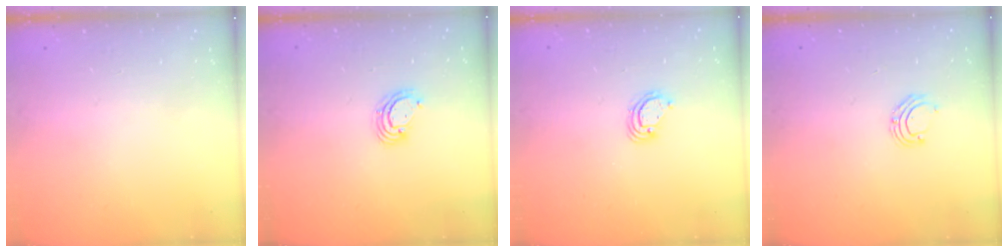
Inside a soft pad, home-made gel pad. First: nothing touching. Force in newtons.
{"total": 3.7, "press": 3.7, "slide": 0.3}
{"total": 3.8, "press": 3.8, "slide": 0.1}
{"total": 4.1, "press": 4.1, "slide": 0.4}